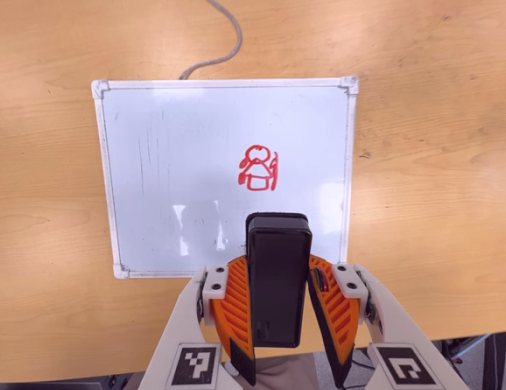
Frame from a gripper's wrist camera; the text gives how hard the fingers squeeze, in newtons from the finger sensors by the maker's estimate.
{"total": 6.0, "left": 4.6, "right": 7.4}